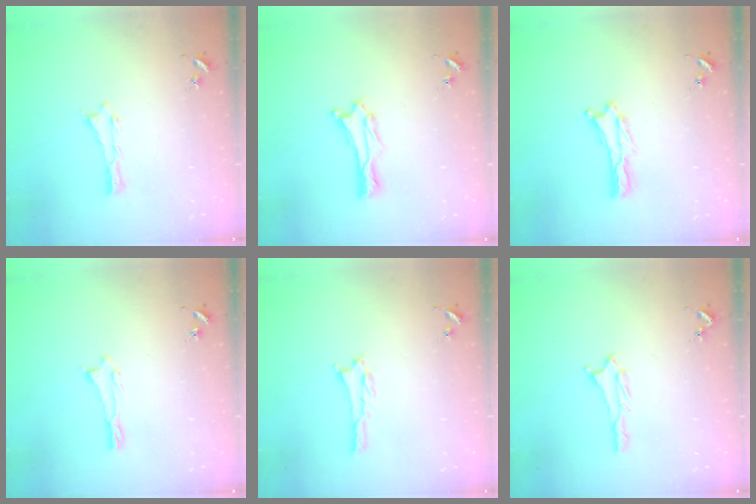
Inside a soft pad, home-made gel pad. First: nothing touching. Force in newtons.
{"total": 0.0}
{"total": 0.0}
{"total": 0.0}
{"total": 0.6, "press": 0.6, "slide": 0.1}
{"total": 1.1, "press": 1.0, "slide": 0.1}